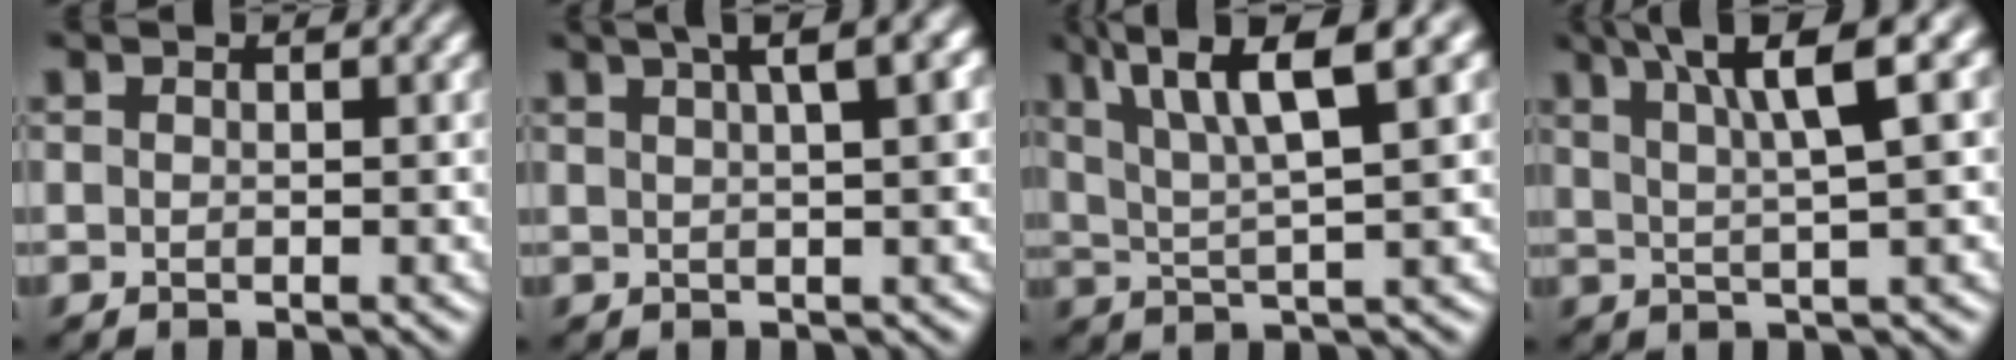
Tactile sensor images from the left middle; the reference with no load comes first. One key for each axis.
{"total": 5.0, "fx": 2.5, "fy": 1.4, "fz": 4.1, "tx": -0.033, "ty": 0.028, "tz": 0.025}
{"total": 7.8, "fx": 4.1, "fy": 1.1, "fz": 6.5, "tx": -0.109, "ty": 0.018, "tz": 0.077}
{"total": 7.0, "fx": 3.6, "fy": 0.9, "fz": 6.0, "tx": -0.082, "ty": 0.022, "tz": 0.061}